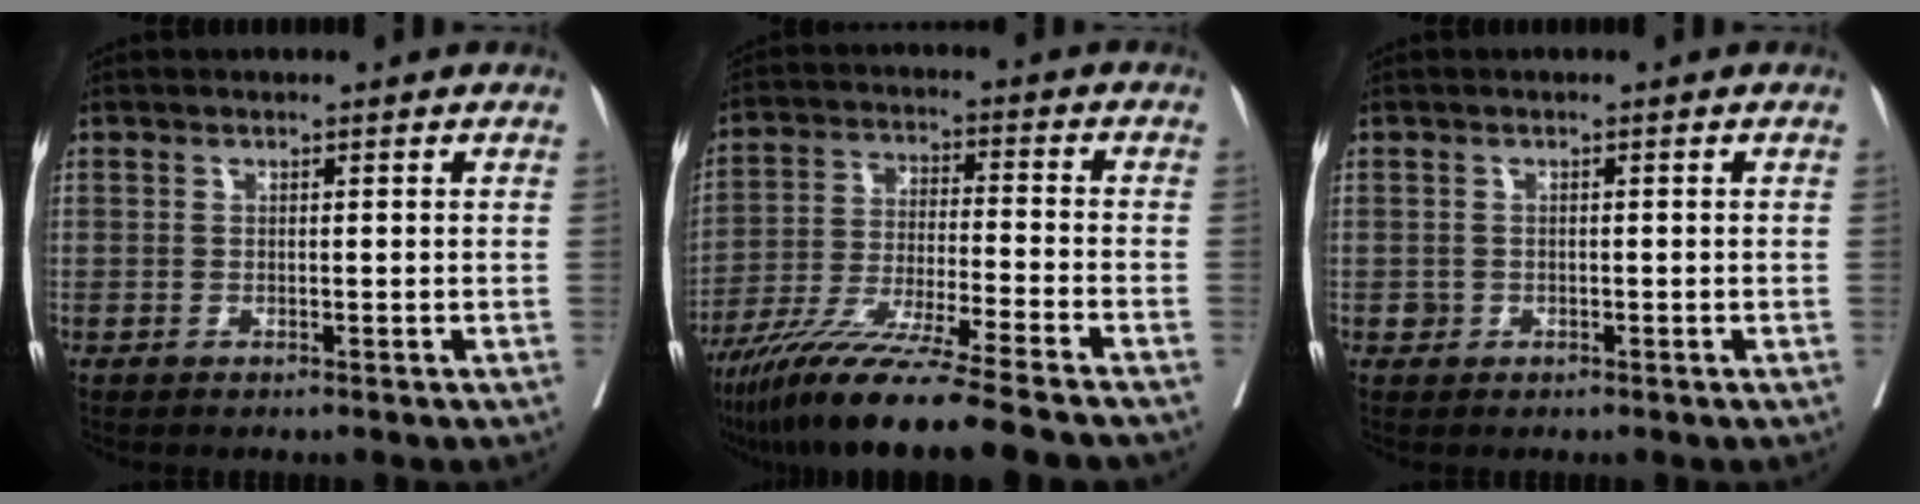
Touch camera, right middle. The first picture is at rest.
{"total": 15.3, "force": [-12.4, -1.5, 8.8], "torque": [-0.162, -0.045, -0.213]}
{"total": 0.8, "force": [-0.3, 0.8, 0.1], "torque": [0.001, 0.003, -0.005]}